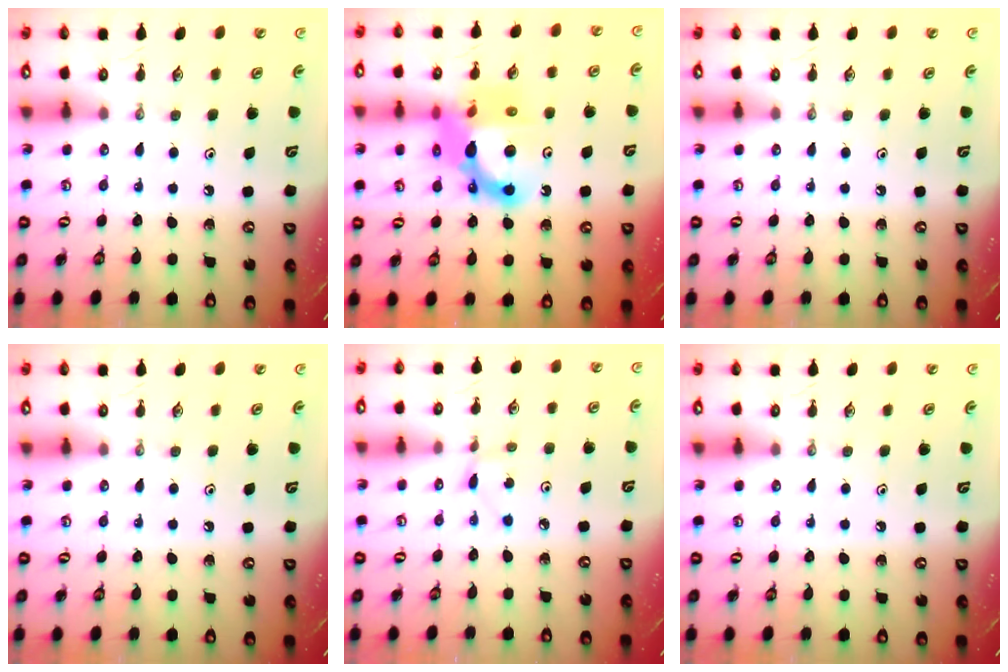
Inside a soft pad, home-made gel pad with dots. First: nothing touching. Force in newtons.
{"total": 15.4, "press": 15.4, "slide": 1.2}
{"total": 0.0}
{"total": 0.0}
{"total": 0.8, "press": 0.8, "slide": 0.1}
{"total": 0.0}